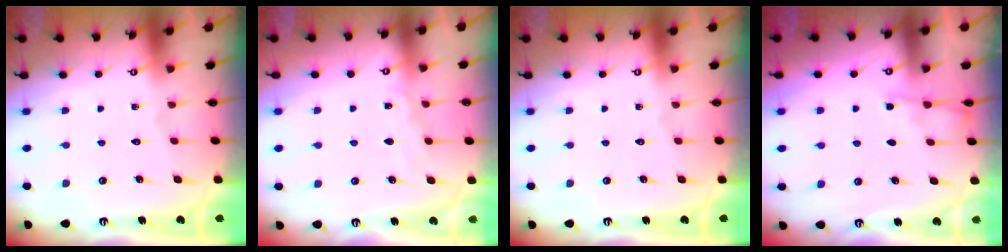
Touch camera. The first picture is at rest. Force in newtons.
{"total": 5.3, "press": 5.3, "slide": 0.7}
{"total": 0.0}
{"total": 2.6, "press": 2.5, "slide": 0.4}